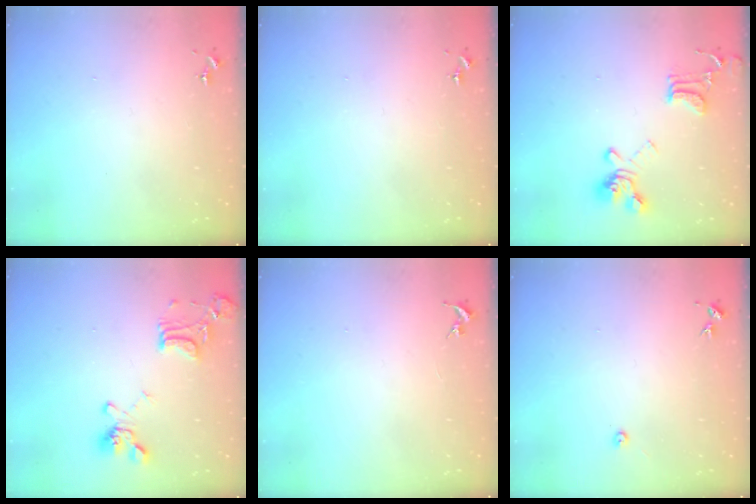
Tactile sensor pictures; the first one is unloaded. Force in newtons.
{"total": 0.0}
{"total": 16.4, "press": 16.3, "slide": 1.5}
{"total": 15.8, "press": 15.7, "slide": 1.4}
{"total": 0.0}
{"total": 3.0, "press": 3.0, "slide": 0.4}